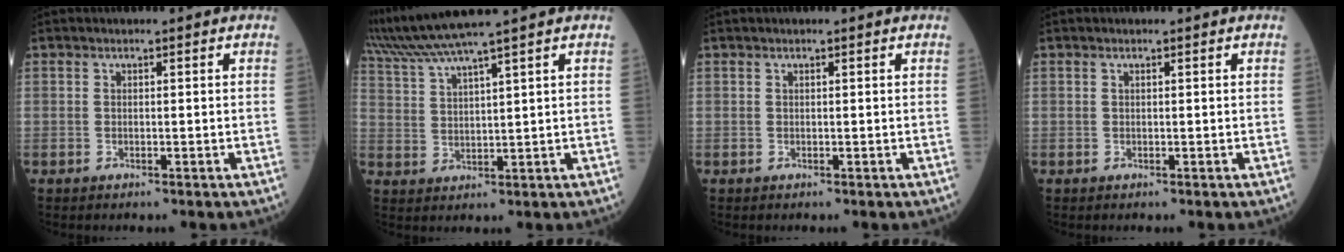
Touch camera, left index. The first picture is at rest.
{"total": 8.4, "force": [7.3, -2.3, 3.5], "torque": [-0.076, 0.012, 0.145]}
{"total": 0.0}
{"total": 0.0}